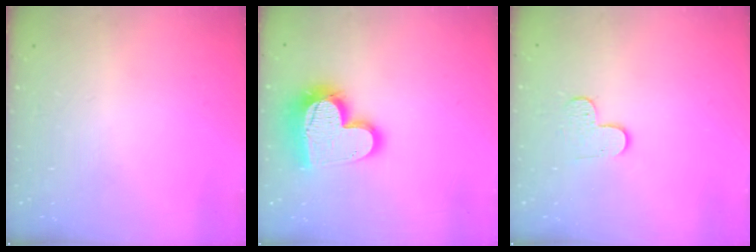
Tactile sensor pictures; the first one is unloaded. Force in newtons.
{"total": 17.7, "press": 17.6, "slide": 1.5}
{"total": 3.8, "press": 3.8, "slide": 0.4}